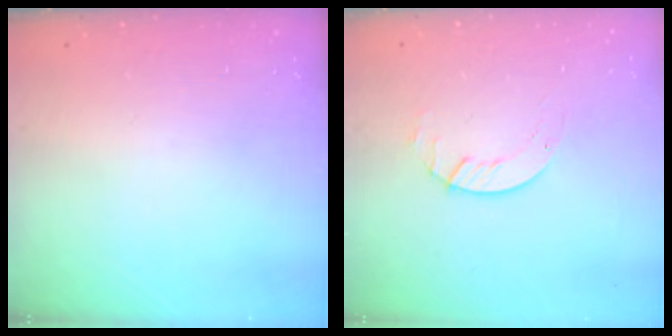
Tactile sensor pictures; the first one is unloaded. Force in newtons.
{"total": 2.7, "press": 2.7, "slide": 0.3}